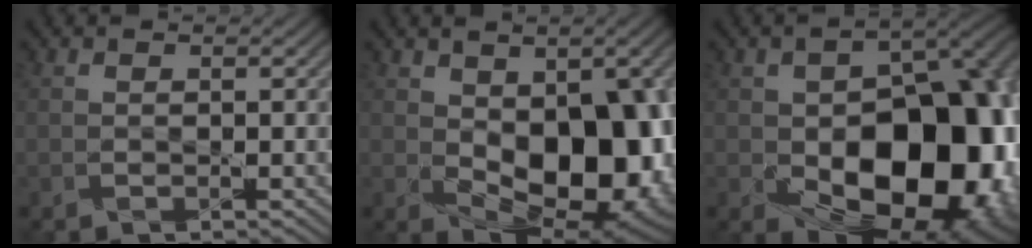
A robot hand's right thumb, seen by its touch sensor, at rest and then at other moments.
{"total": 15.6, "force": [-0.9, 9.4, 12.5], "torque": [-0.163, -0.033, 0.009]}
{"total": 20.1, "force": [-4.3, 13.0, 14.7], "torque": [-0.167, -0.033, -0.044]}